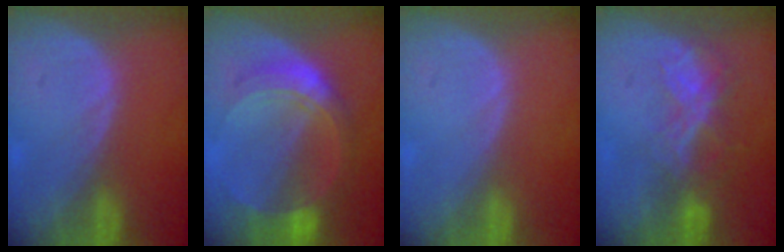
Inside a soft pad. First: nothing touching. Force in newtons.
{"total": 8.5, "press": 8.5, "slide": 0.6}
{"total": 0.0}
{"total": 6.7, "press": 5.8, "slide": 3.3}